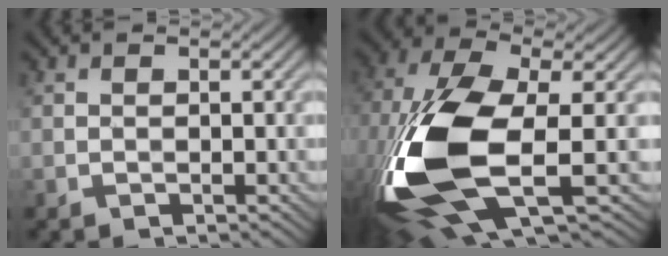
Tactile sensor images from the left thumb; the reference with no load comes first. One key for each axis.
{"total": 17.4, "fx": -4.1, "fy": 7.4, "fz": 15.3, "tx": -0.378, "ty": -0.031, "tz": -0.066}